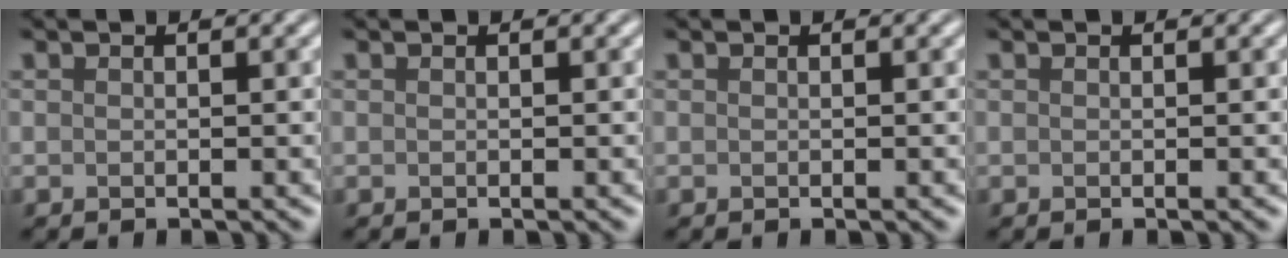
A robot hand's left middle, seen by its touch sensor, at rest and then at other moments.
{"total": 0.0}
{"total": 0.0}
{"total": 0.0}